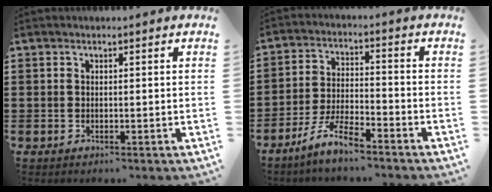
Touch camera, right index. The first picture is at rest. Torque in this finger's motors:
{"motor_torque": [-0.37, 0.43, 0.02, -0.01]}